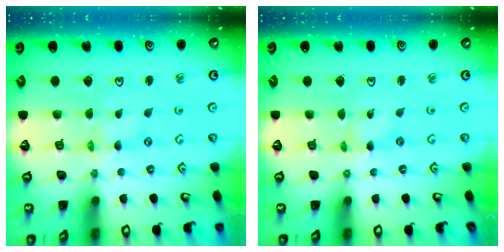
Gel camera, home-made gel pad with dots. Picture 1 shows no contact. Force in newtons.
{"total": 0.0}